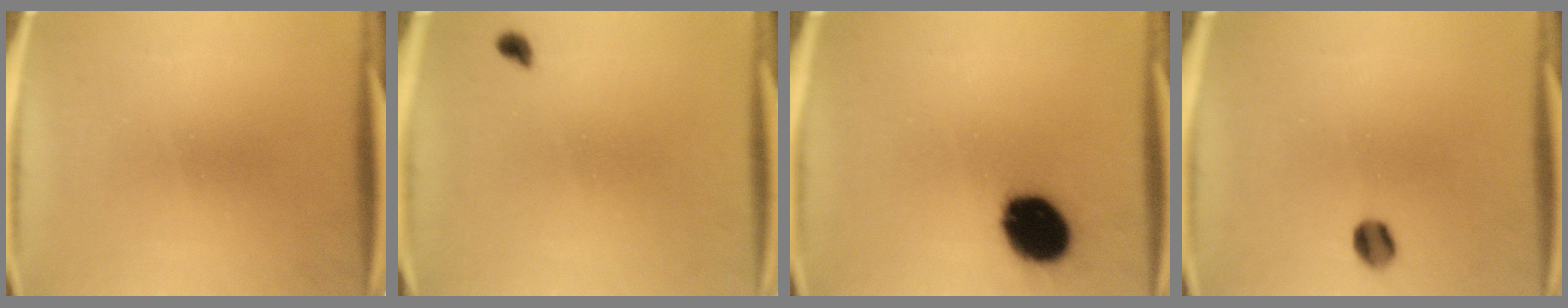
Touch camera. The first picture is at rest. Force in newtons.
{"total": 1.4}
{"total": 15.0}
{"total": 3.4}